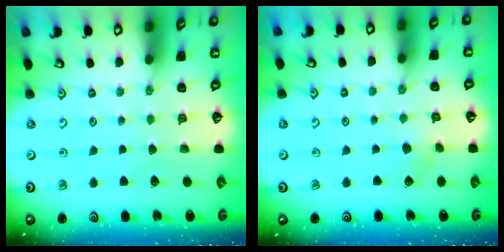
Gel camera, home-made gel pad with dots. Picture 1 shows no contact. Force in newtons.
{"total": 3.0, "press": 3.0, "slide": 0.1}